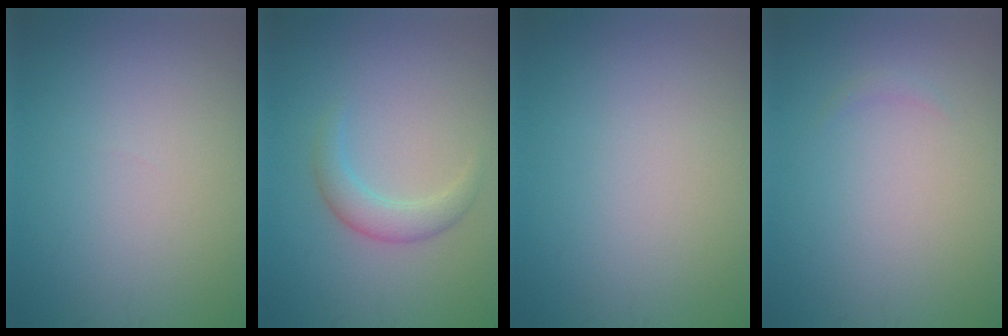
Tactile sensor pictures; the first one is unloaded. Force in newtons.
{"total": 2.7, "press": 2.7, "slide": 0.1}
{"total": 0.0}
{"total": 0.5, "press": 0.5, "slide": 0.1}